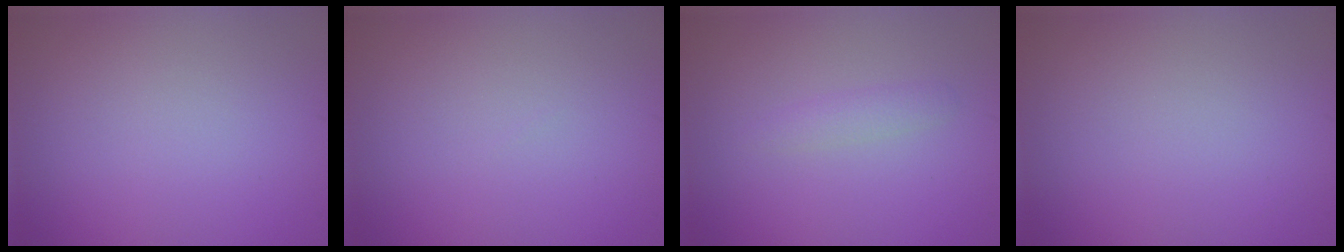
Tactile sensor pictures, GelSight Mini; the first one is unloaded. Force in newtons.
{"total": 0.0}
{"total": 1.1, "press": 1.1, "slide": 0.0}
{"total": 0.0}